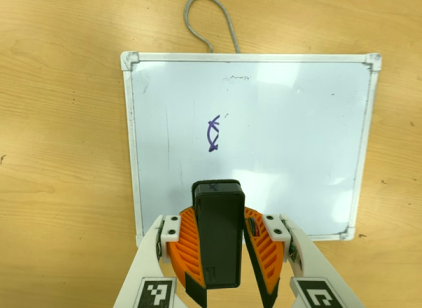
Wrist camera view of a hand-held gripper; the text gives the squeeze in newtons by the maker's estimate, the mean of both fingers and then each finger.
{"total": 9.5, "left": 9.3, "right": 9.7}